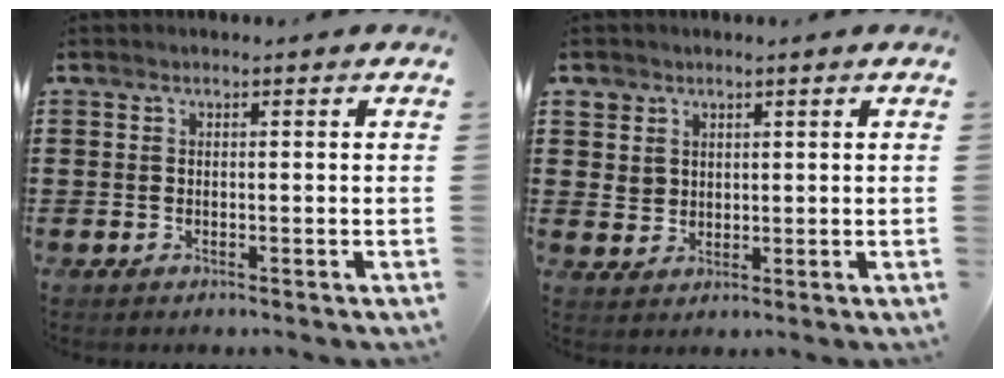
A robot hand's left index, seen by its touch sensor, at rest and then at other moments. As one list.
[{"total": 3.4, "force": [1.7, 3.0, 0.2], "torque": [-0.013, 0.007, 0.030]}]